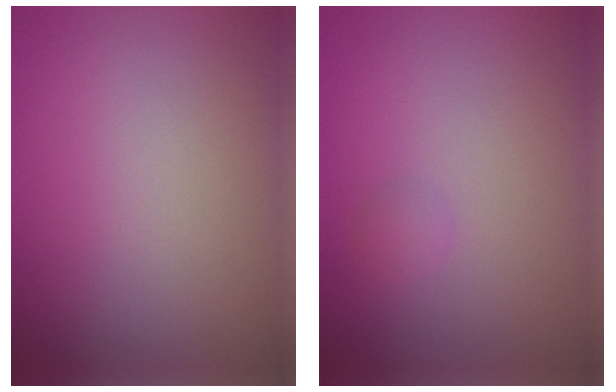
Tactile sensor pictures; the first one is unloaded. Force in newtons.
{"total": 0.8, "press": 0.8, "slide": 0.1}